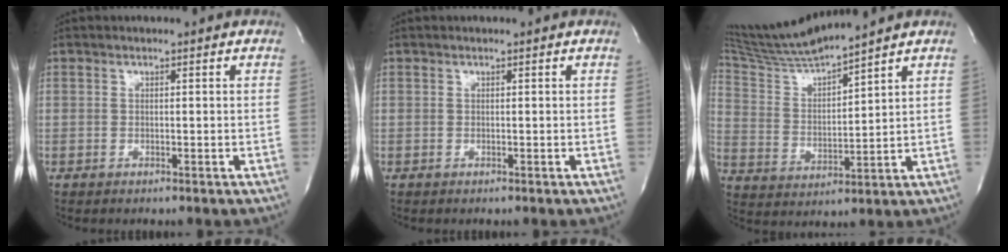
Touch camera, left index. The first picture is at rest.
{"total": 0.0}
{"total": 11.7, "force": [10.9, -1.2, 4.1], "torque": [-0.088, 0.002, 0.216]}